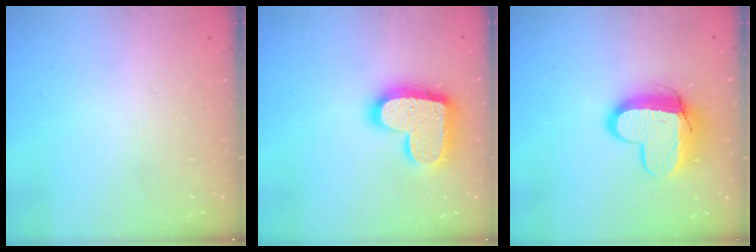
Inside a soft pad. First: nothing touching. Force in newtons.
{"total": 19.3, "press": 19.3, "slide": 1.3}
{"total": 12.7, "press": 12.7, "slide": 1.1}